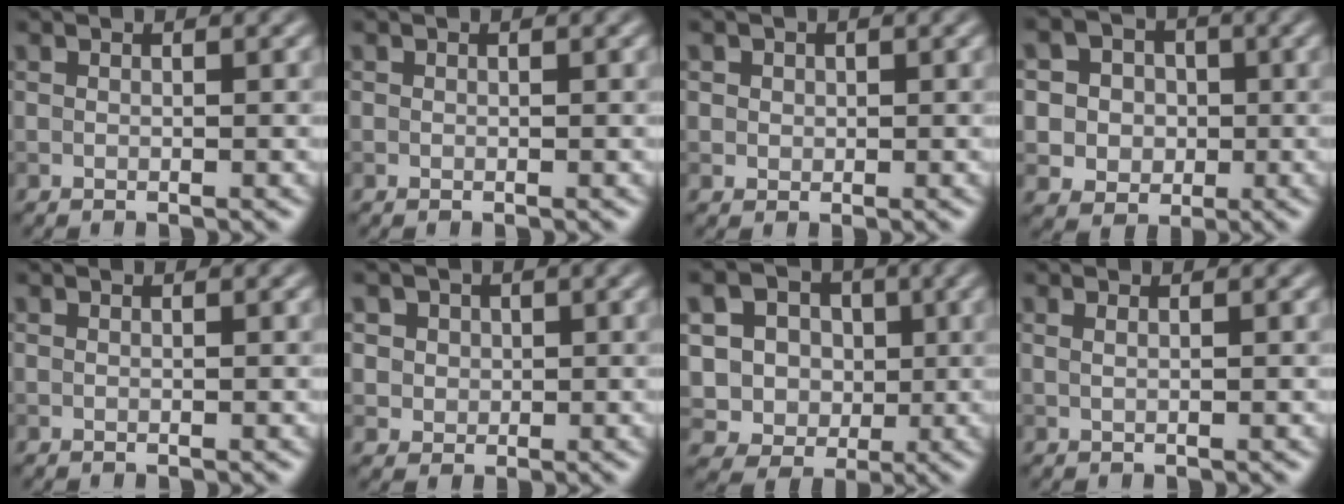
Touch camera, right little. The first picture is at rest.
{"total": 0.0}
{"total": 1.7, "force": [0.7, 1.4, 0.6], "torque": [-0.009, 0.004, 0.016]}
{"total": 6.2, "force": [1.3, 5.6, 2.1], "torque": [-0.040, 0.021, 0.012]}
{"total": 0.0}
{"total": 4.4, "force": [1.9, 3.6, 1.8], "torque": [-0.025, 0.011, 0.022]}
{"total": 8.2, "force": [2.0, 7.1, 3.6], "torque": [-0.062, 0.018, 0.014]}
{"total": 1.1, "force": [0.6, 0.5, 0.7], "torque": [-0.006, -0.006, 0.002]}